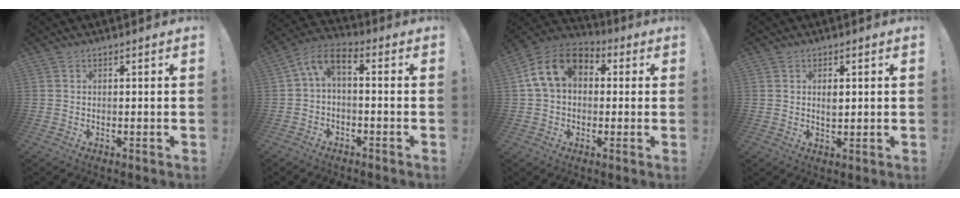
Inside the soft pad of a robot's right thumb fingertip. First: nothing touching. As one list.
[{"total": 5.7, "force": [-0.1, 2.6, 5.1], "torque": [-0.104, 0.003, 0.003]}, {"total": 14.1, "force": [3.8, 9.7, 9.5], "torque": [-0.155, 0.007, 0.074]}, {"total": 2.7, "force": [0.7, 1.5, 2.2], "torque": [-0.030, -0.003, 0.008]}]